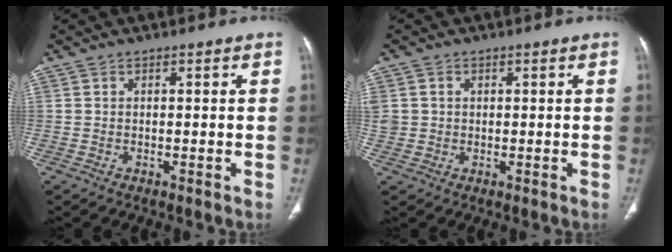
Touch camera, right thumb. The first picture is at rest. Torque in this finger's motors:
{"motor_torque": [-0.04, -0.06, 0.41, 0.19, 0.02]}